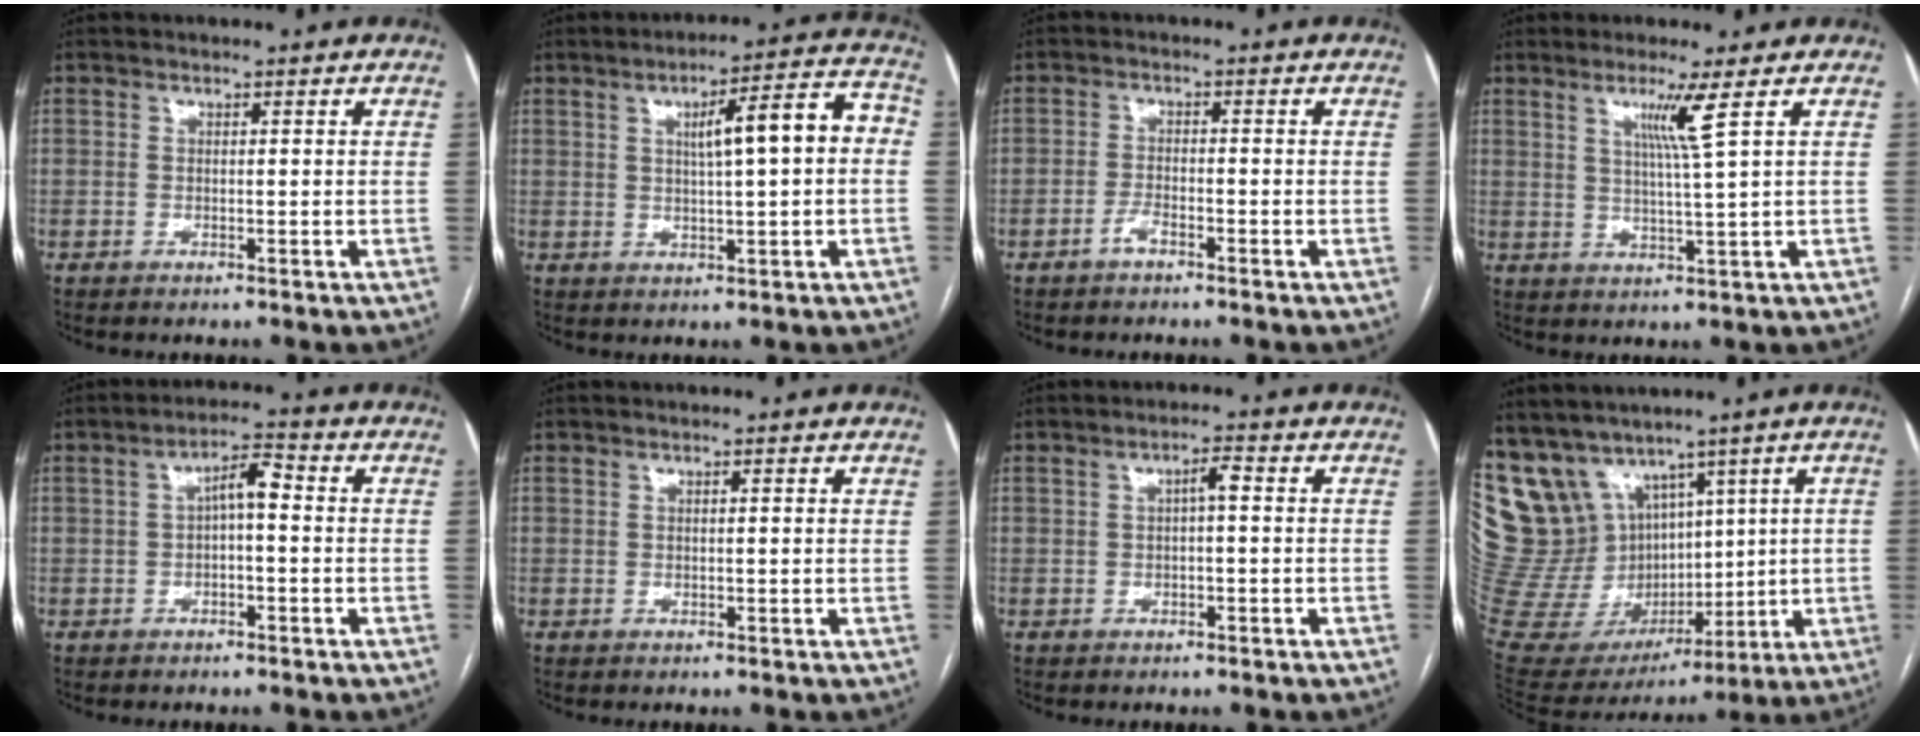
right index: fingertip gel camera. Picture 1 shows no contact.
{"total": 10.2, "force": [1.4, 1.8, 10.0], "torque": [-0.139, 0.032, 0.019]}
{"total": 2.0, "force": [-1.5, 0.5, 1.2], "torque": [-0.026, 0.001, -0.029]}
{"total": 5.0, "force": [2.4, -1.6, 4.1], "torque": [-0.079, -0.012, 0.046]}
{"total": 4.6, "force": [0.4, 1.6, 4.4], "torque": [-0.078, 0.025, 0.006]}
{"total": 0.9, "force": [0.5, 0.2, 0.7], "torque": [-0.016, 0.005, 0.006]}
{"total": 2.4, "force": [0.4, 0.6, 2.3], "torque": [-0.039, 0.010, 0.006]}
{"total": 23.7, "force": [11.2, 17.6, 11.3], "torque": [-0.255, 0.071, 0.245]}